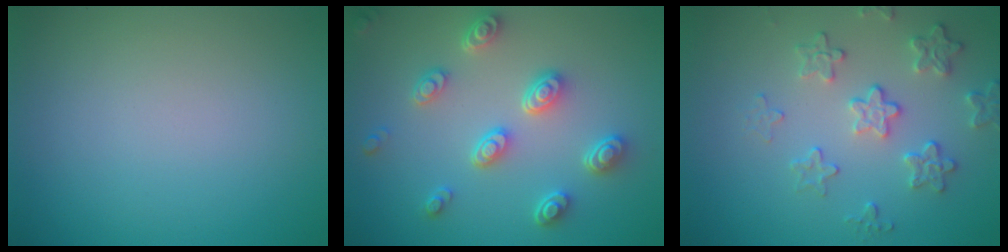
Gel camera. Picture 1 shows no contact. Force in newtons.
{"total": 4.5, "press": 3.7, "slide": 2.6}
{"total": 3.2, "press": 2.9, "slide": 1.3}